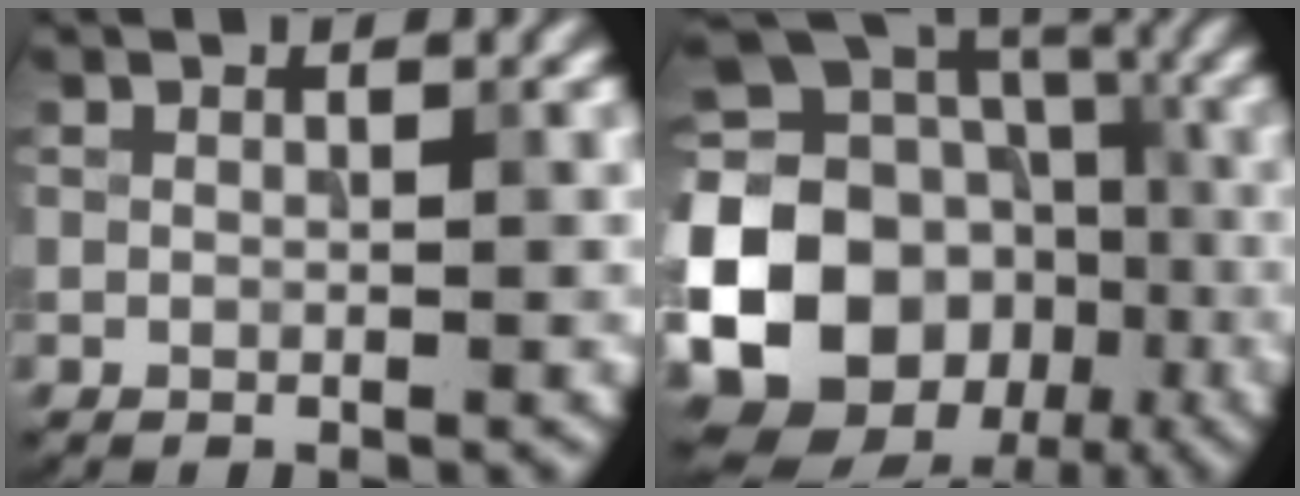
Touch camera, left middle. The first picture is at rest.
{"total": 23.7, "force": [-5.7, 20.7, 10.0], "torque": [-0.213, -0.015, -0.134]}